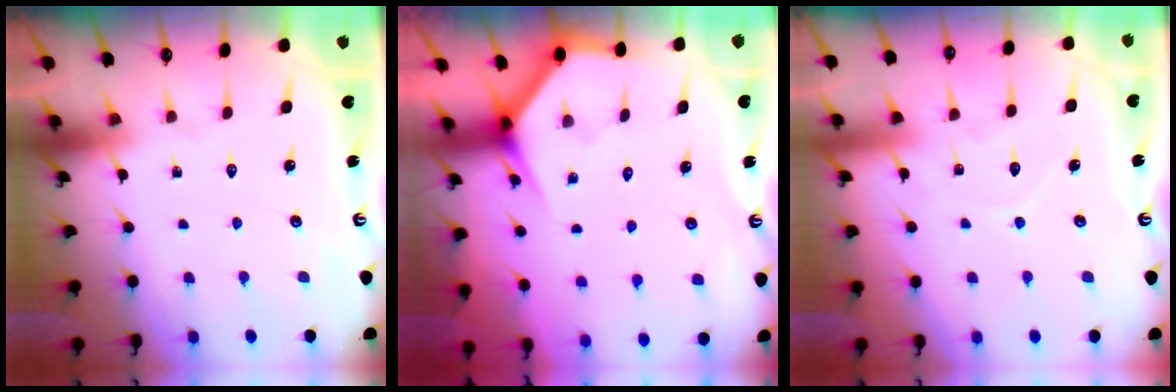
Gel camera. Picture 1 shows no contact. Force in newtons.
{"total": 3.6, "press": 3.6, "slide": 0.3}
{"total": 6.5, "press": 6.5, "slide": 0.8}